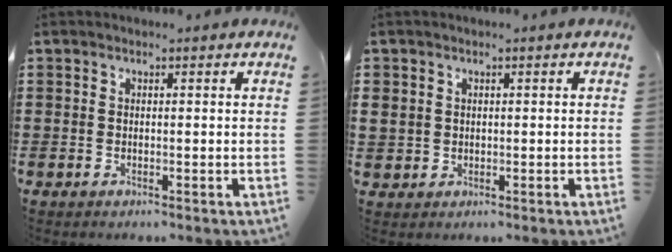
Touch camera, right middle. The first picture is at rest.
{"total": 1.8, "force": [0.5, 1.7, 0.0], "torque": [-0.009, 0.008, 0.008]}